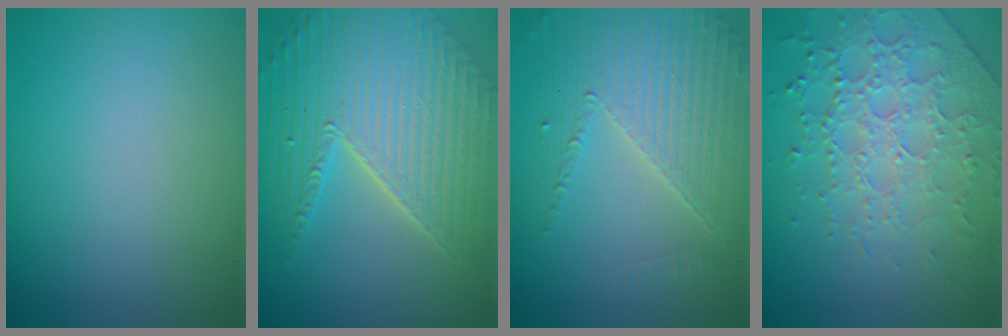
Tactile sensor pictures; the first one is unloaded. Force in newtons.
{"total": 6.9, "press": 5.5, "slide": 4.2}
{"total": 4.5, "press": 3.9, "slide": 2.1}
{"total": 4.2, "press": 4.1, "slide": 0.7}